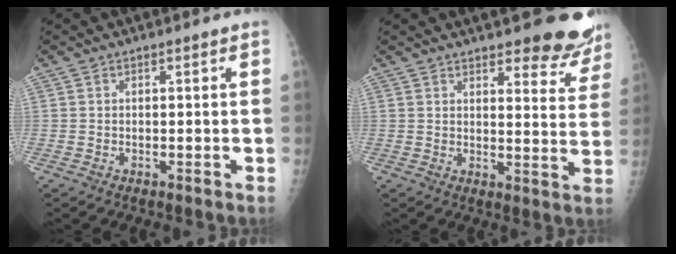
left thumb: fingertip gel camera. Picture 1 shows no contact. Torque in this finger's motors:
{"motor_torque": [0.17, -0.10, 0.06, -0.31, 0.08]}